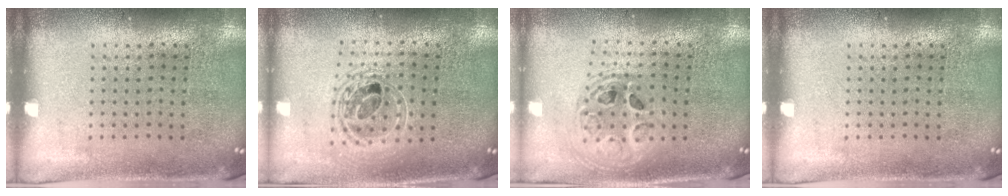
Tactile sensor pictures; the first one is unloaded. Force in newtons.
{"total": 1.6, "press": 1.3, "slide": 0.9}
{"total": 1.8, "press": 1.5, "slide": 1.0}
{"total": 0.0}